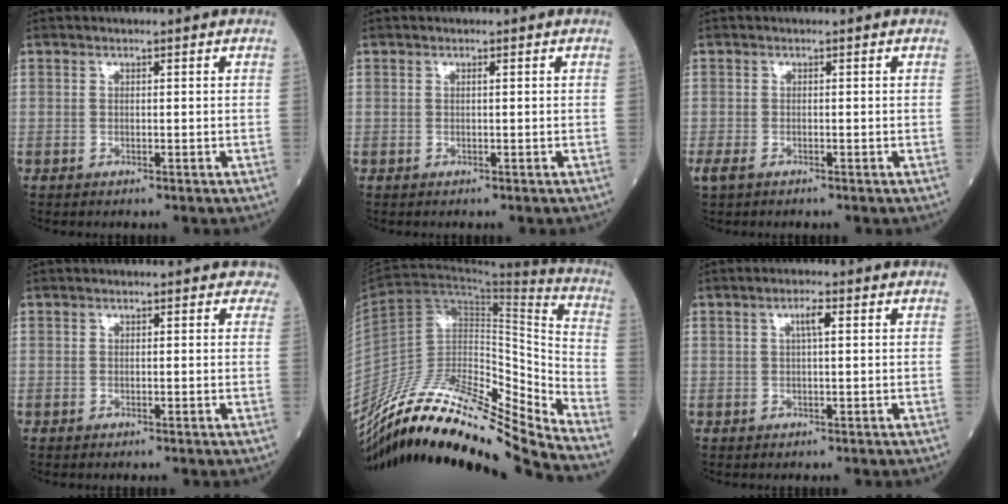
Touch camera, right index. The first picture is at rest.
{"total": 0.0}
{"total": 2.7, "force": [-1.8, 1.4, 1.6], "torque": [-0.041, -0.007, -0.030]}
{"total": 1.2, "force": [0.9, 0.8, 0.1], "torque": [0.013, -0.001, -0.004]}
{"total": 23.0, "force": [-21.2, 0.8, 8.9], "torque": [-0.164, 0.021, -0.363]}
{"total": 2.4, "force": [0.8, 0.3, 2.2], "torque": [-0.041, 0.004, 0.012]}